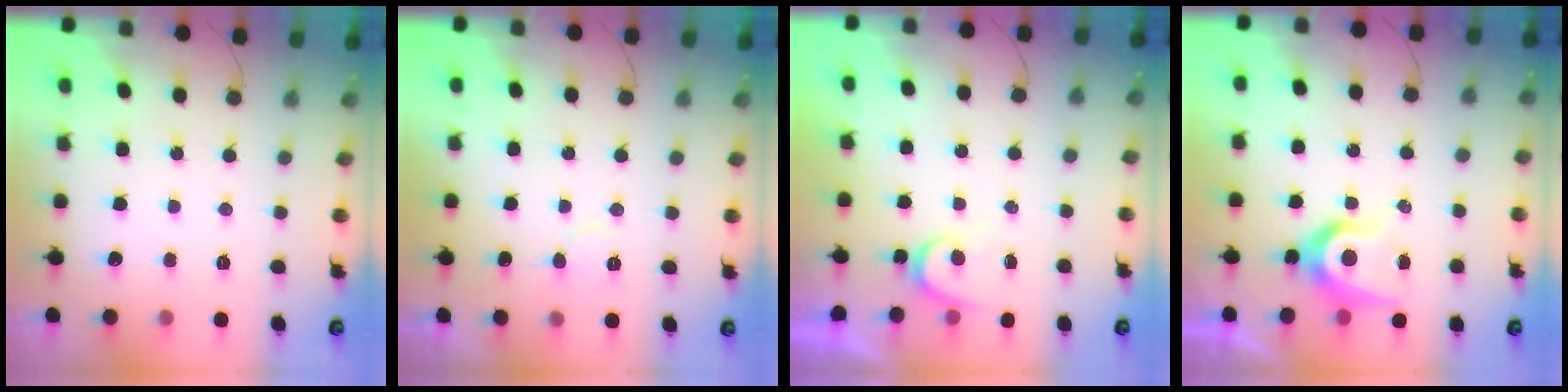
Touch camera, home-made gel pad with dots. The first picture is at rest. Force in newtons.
{"total": 4.8, "press": 4.8, "slide": 0.4}
{"total": 4.0, "press": 3.9, "slide": 0.5}
{"total": 8.4, "press": 8.4, "slide": 0.7}